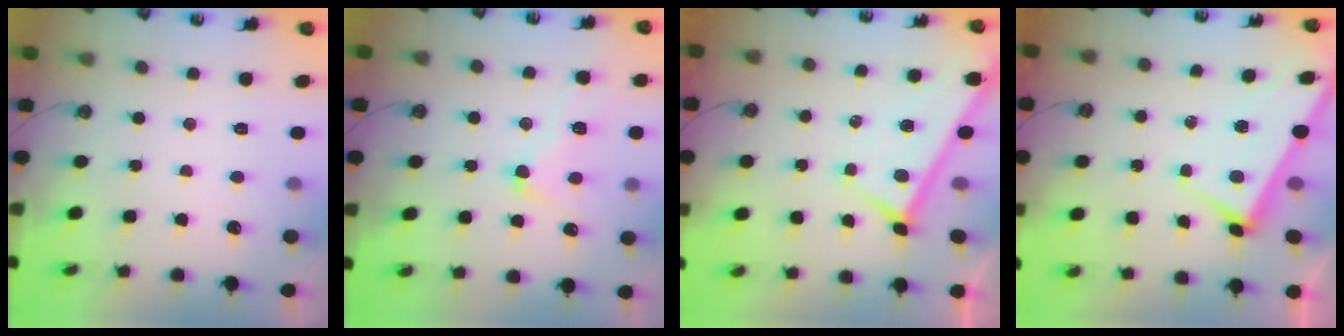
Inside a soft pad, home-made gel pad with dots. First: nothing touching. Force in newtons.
{"total": 3.8, "press": 3.5, "slide": 1.3}
{"total": 0.0}
{"total": 2.4, "press": 2.4, "slide": 0.1}